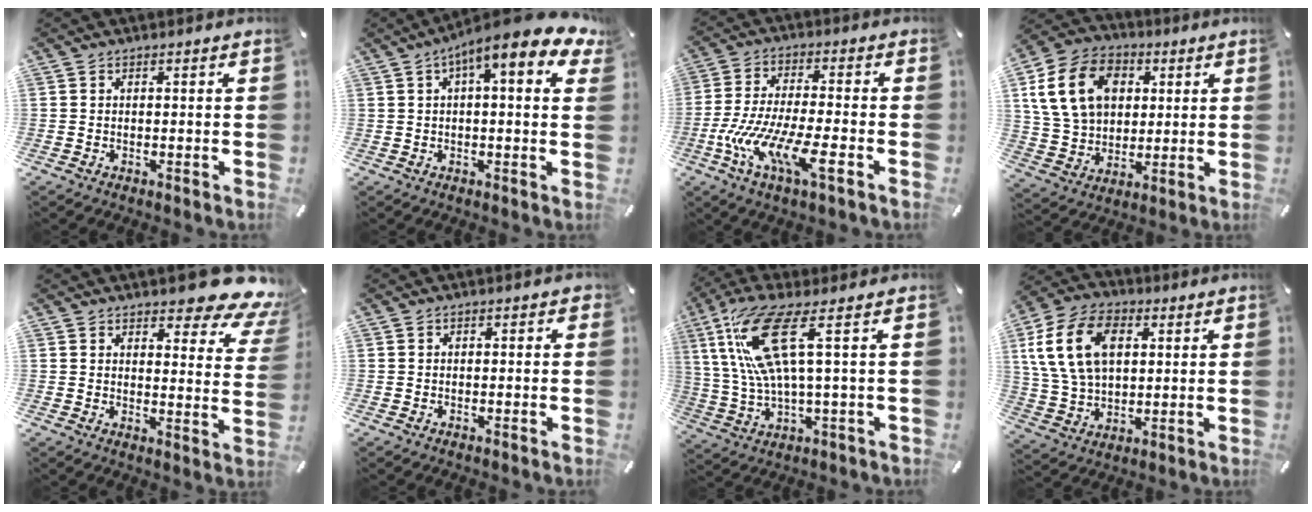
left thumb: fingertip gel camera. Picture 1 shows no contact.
{"total": 10.4, "force": [5.7, 2.2, 8.5], "torque": [-0.129, -0.037, 0.093]}
{"total": 14.5, "force": [-6.2, 4.2, 12.4], "torque": [-0.251, -0.001, -0.104]}
{"total": 16.3, "force": [4.0, 12.8, 9.2], "torque": [-0.190, 0.010, 0.075]}
{"total": 10.2, "force": [8.3, 3.6, 4.8], "torque": [-0.058, -0.070, 0.146]}
{"total": 0.9, "force": [-0.2, 0.8, 0.5], "torque": [-0.008, 0.005, -0.005]}
{"total": 15.4, "force": [4.8, 3.5, 14.2], "torque": [-0.318, -0.018, 0.071]}
{"total": 16.1, "force": [4.3, 11.3, 10.6], "torque": [-0.234, 0.009, 0.076]}